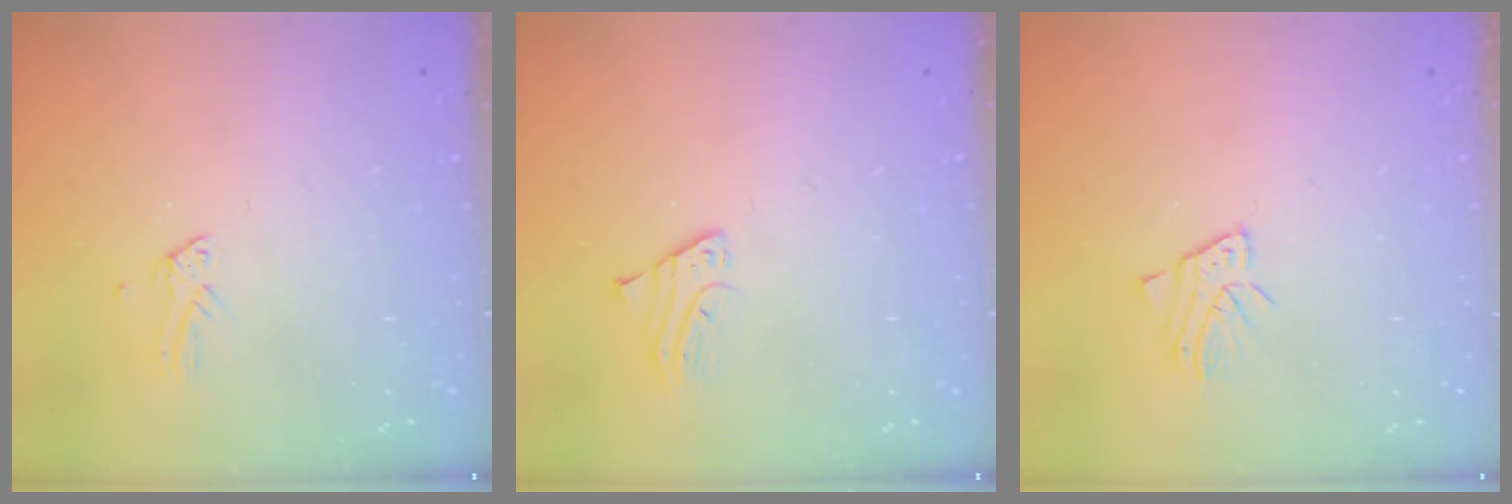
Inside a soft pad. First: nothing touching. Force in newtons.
{"total": 2.4, "press": 2.4, "slide": 0.2}
{"total": 2.5, "press": 2.5, "slide": 0.2}